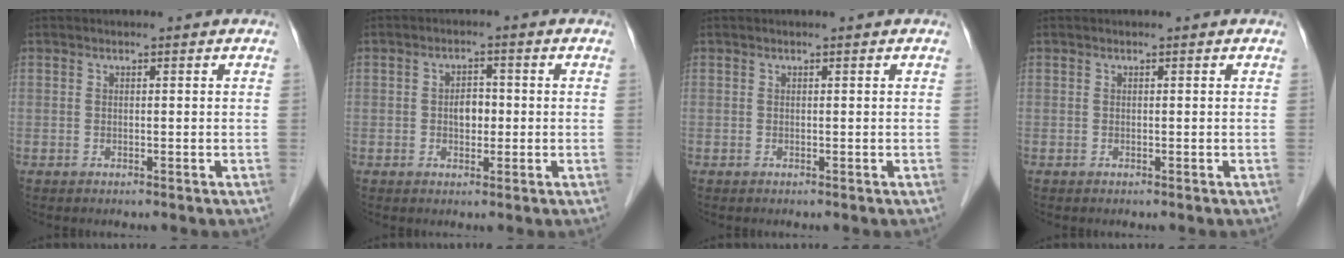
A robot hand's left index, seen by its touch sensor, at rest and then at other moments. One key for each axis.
{"total": 2.9, "fx": -0.4, "fy": 1.9, "fz": 2.2, "tx": -0.037, "ty": 0.007, "tz": -0.006}
{"total": 0.0}
{"total": 0.0}